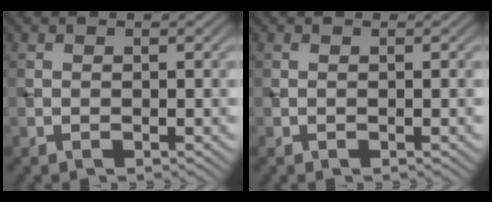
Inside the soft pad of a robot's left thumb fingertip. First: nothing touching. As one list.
[{"total": 0.0}]